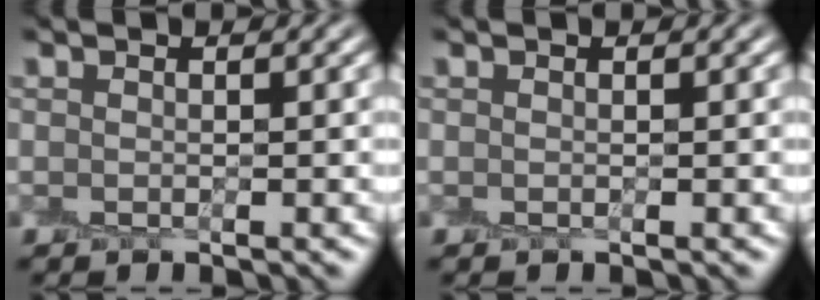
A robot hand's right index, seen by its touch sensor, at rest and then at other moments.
{"total": 0.0}